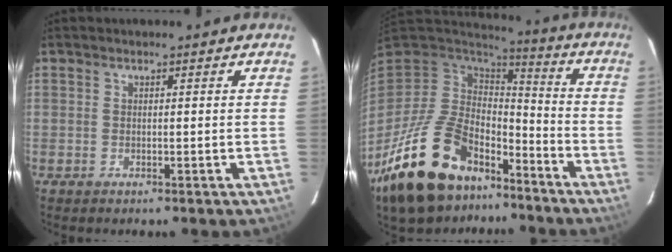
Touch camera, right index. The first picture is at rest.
{"total": 25.2, "force": [-16.0, 13.3, 14.2], "torque": [-0.289, -0.014, -0.248]}